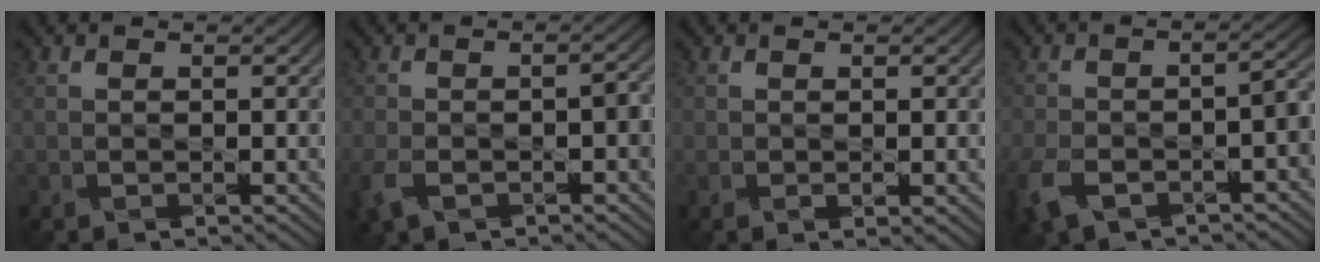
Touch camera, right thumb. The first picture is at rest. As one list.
[{"total": 4.9, "force": [-2.4, 2.6, 3.4], "torque": [-0.066, -0.003, -0.045]}, {"total": 1.8, "force": [-0.2, 0.8, 1.6], "torque": [-0.030, -0.003, -0.003]}, {"total": 8.0, "force": [-4.6, 3.7, 5.4], "torque": [-0.112, -0.014, -0.081]}]